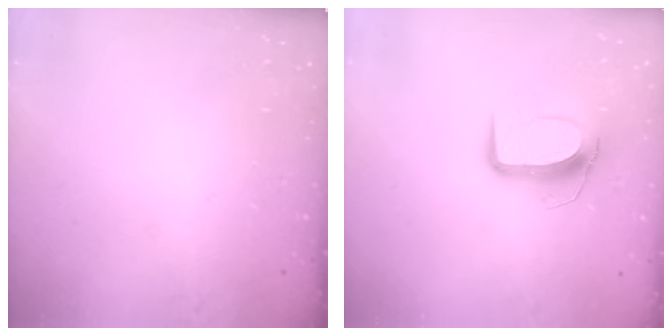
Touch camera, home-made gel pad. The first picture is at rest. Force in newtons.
{"total": 10.5, "press": 10.5, "slide": 0.3}